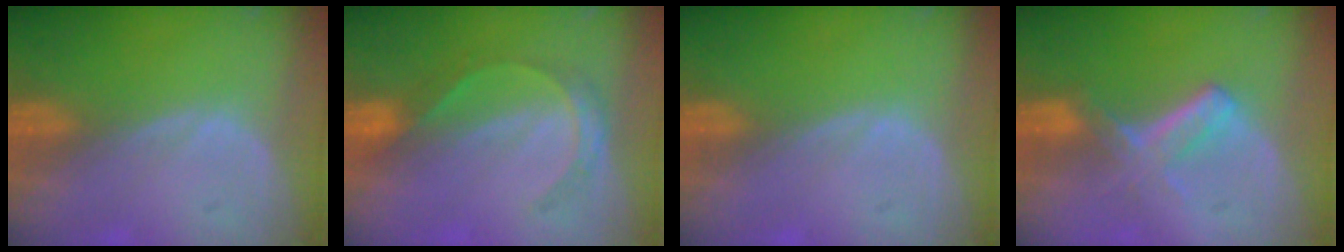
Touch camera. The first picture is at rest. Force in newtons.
{"total": 4.5, "press": 4.4, "slide": 0.7}
{"total": 0.0}
{"total": 5.8, "press": 5.1, "slide": 2.9}